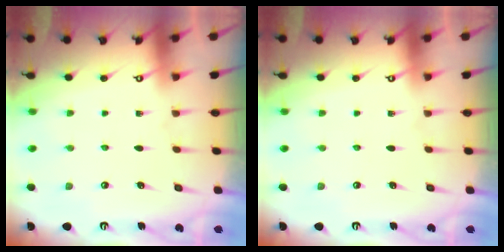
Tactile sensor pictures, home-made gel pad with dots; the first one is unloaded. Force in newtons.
{"total": 0.0}